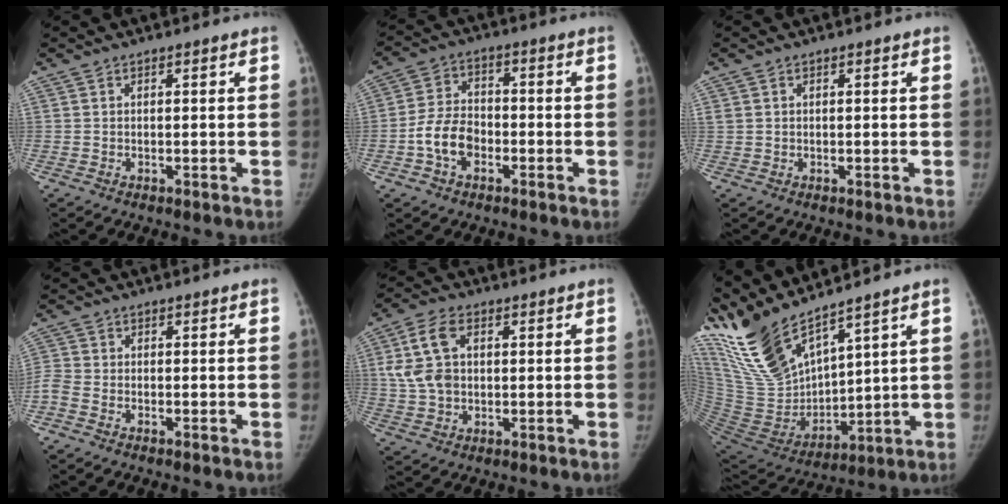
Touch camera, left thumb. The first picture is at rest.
{"total": 8.0, "force": [-2.7, 5.7, 5.0], "torque": [-0.081, 0.027, -0.057]}
{"total": 1.0, "force": [0.4, 0.9, 0.5], "torque": [-0.006, 0.004, 0.008]}
{"total": 1.8, "force": [-1.0, 0.9, 1.3], "torque": [-0.036, 0.003, -0.026]}
{"total": 9.2, "force": [1.8, 6.3, 6.4], "torque": [-0.119, 0.010, 0.038]}
{"total": 16.4, "force": [13.9, 3.0, 8.1], "torque": [-0.145, -0.074, 0.298]}